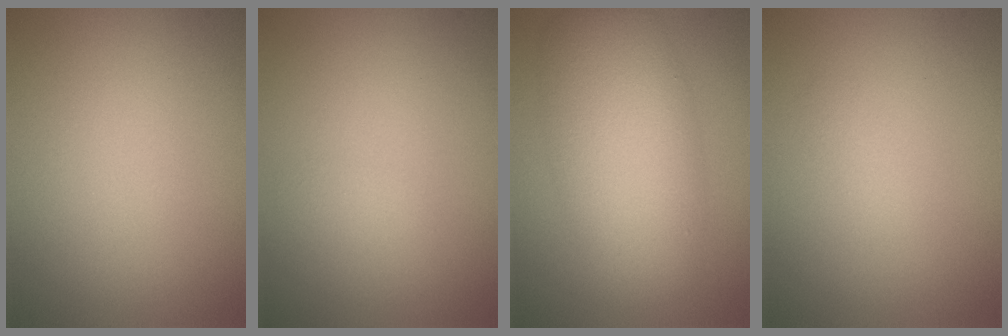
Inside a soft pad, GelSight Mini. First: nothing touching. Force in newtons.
{"total": 0.6, "press": 0.6, "slide": 0.0}
{"total": 7.7, "press": 7.6, "slide": 0.5}
{"total": 0.7, "press": 0.7, "slide": 0.0}